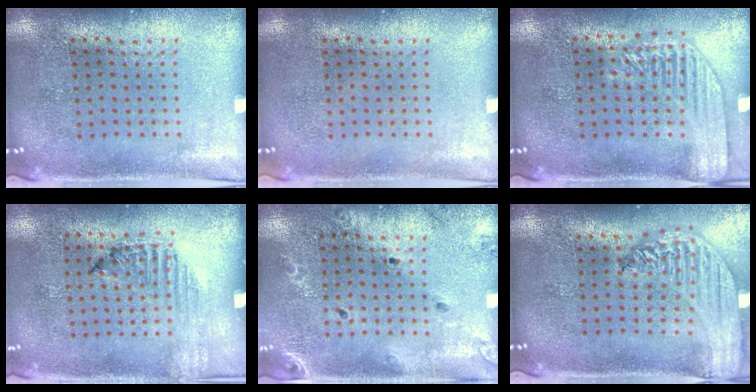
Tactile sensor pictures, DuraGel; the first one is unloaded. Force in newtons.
{"total": 0.0}
{"total": 2.0, "press": 1.8, "slide": 0.7}
{"total": 1.2, "press": 1.2, "slide": 0.2}
{"total": 1.5, "press": 1.5, "slide": 0.1}
{"total": 2.9, "press": 2.3, "slide": 1.8}